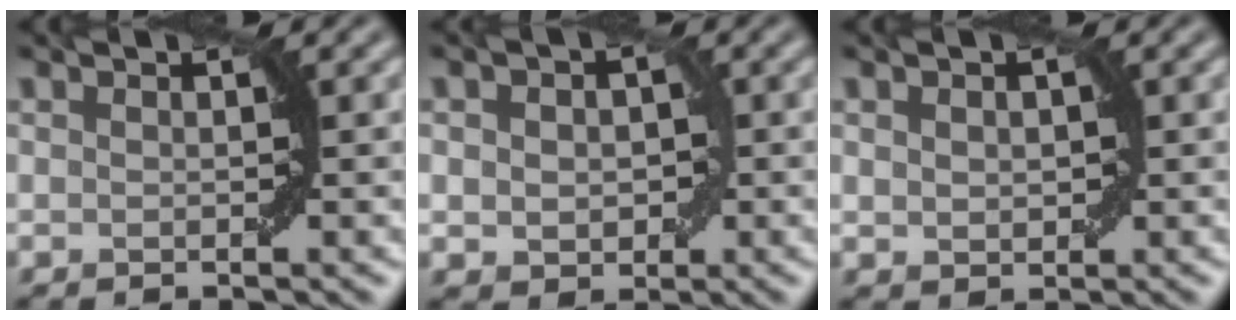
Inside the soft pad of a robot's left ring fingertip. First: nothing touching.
{"total": 3.6, "force": [0.1, 2.8, 2.2], "torque": [-0.024, 0.007, -0.008]}
{"total": 1.5, "force": [0.3, 1.1, 0.9], "torque": [-0.013, 0.000, 0.009]}